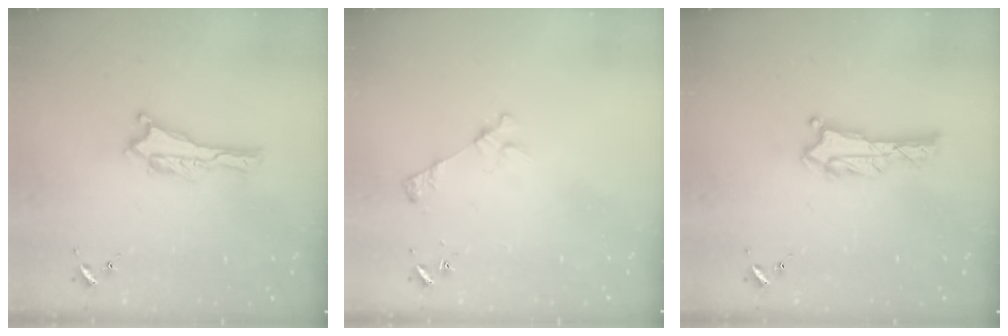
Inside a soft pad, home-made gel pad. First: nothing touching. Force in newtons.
{"total": 3.3, "press": 3.3, "slide": 0.3}
{"total": 1.4, "press": 1.4, "slide": 0.1}